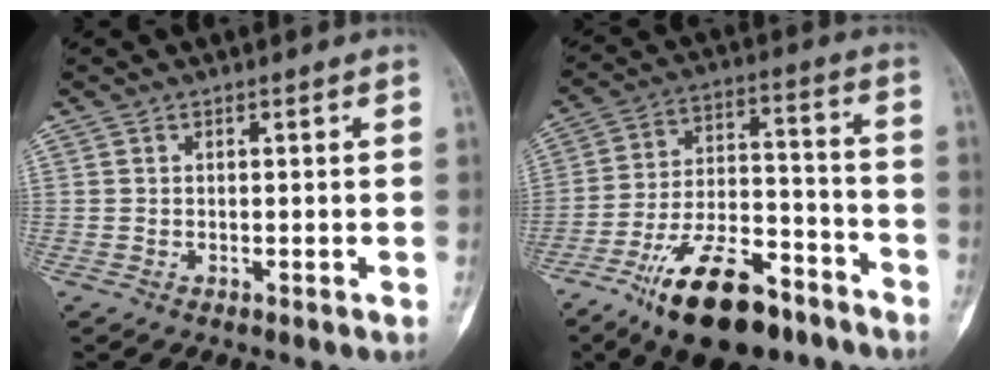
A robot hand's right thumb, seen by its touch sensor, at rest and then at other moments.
{"total": 19.4, "force": [-12.5, 8.2, 12.4], "torque": [-0.207, 0.079, -0.212]}